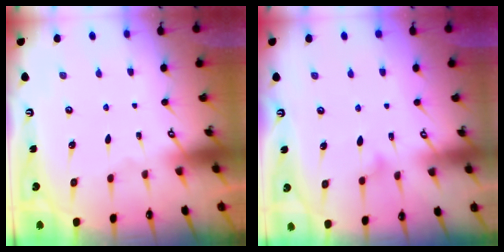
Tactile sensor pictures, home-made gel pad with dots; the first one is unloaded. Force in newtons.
{"total": 9.0, "press": 9.0, "slide": 0.5}